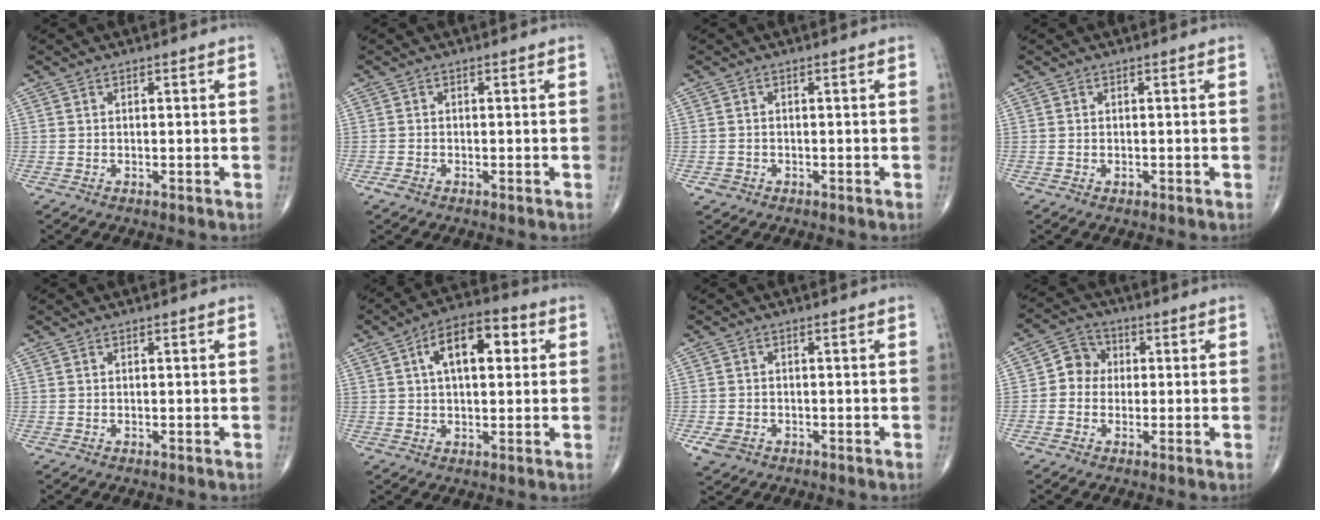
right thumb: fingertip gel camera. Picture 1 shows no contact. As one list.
[{"total": 1.3, "force": [-0.8, 0.7, 0.8], "torque": [-0.020, 0.000, -0.017]}, {"total": 1.4, "force": [-0.6, 1.2, 0.3], "torque": [-0.002, 0.007, -0.011]}, {"total": 0.6, "force": [-0.2, 0.4, 0.4], "torque": [-0.008, 0.001, -0.001]}, {"total": 0.0}, {"total": 11.6, "force": [3.1, 5.9, 9.5], "torque": [-0.135, 0.020, 0.040]}, {"total": 3.3, "force": [-1.5, 2.5, 1.6], "torque": [-0.035, 0.002, -0.021]}, {"total": 5.4, "force": [0.0, 4.9, 2.4], "torque": [-0.016, 0.015, -0.014]}]